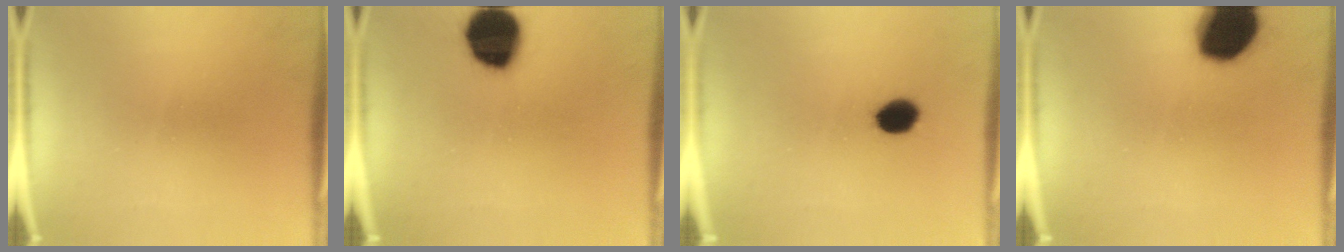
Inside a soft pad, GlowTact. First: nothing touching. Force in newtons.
{"total": 15.9}
{"total": 6.1}
{"total": 16.5}